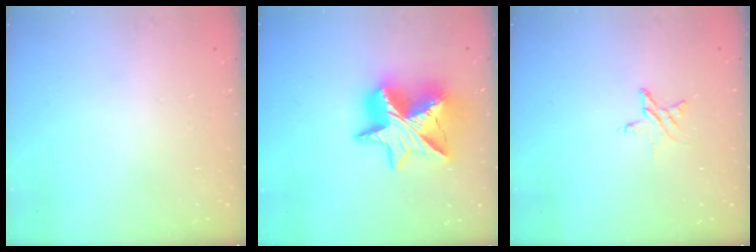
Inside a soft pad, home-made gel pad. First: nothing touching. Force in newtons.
{"total": 20.4, "press": 20.4, "slide": 1.7}
{"total": 4.1, "press": 4.1, "slide": 0.4}